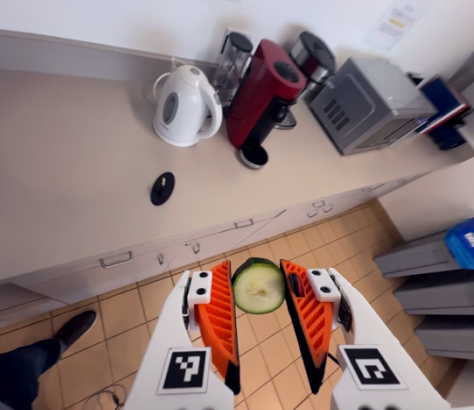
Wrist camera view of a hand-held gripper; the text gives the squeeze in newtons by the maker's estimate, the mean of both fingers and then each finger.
{"total": 8.7, "left": 8.8, "right": 8.5}